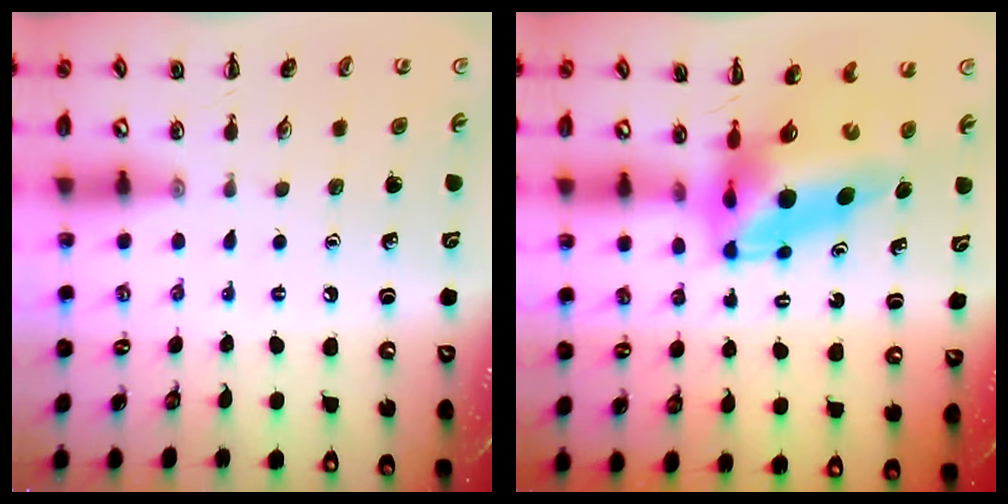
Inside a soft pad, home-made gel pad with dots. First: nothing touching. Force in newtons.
{"total": 8.8, "press": 8.3, "slide": 2.9}